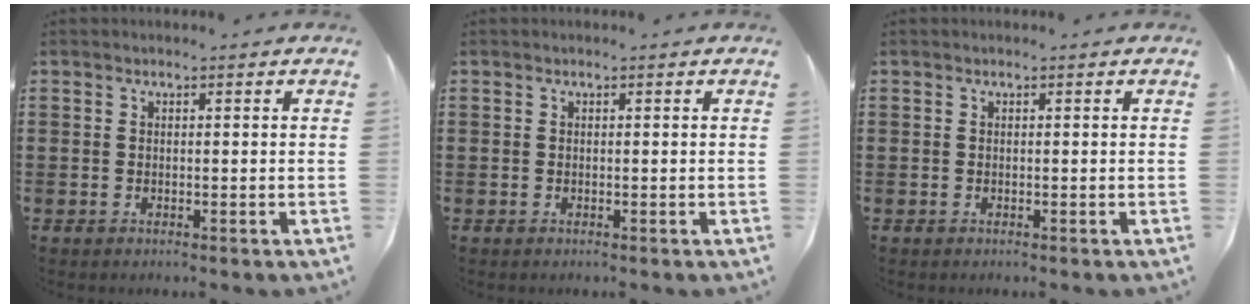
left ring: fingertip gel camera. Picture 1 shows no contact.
{"total": 0.0}
{"total": 0.0}